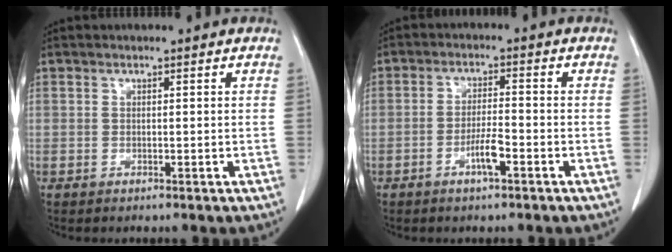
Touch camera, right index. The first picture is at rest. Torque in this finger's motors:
{"motor_torque": [0.93, -0.20, 0.29, 0.09]}